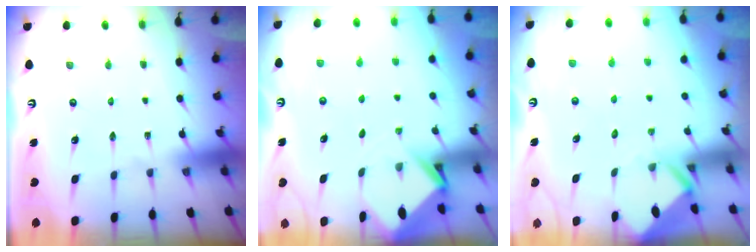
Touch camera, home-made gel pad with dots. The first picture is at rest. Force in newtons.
{"total": 3.0, "press": 3.0, "slide": 0.2}
{"total": 3.6, "press": 3.6, "slide": 0.3}